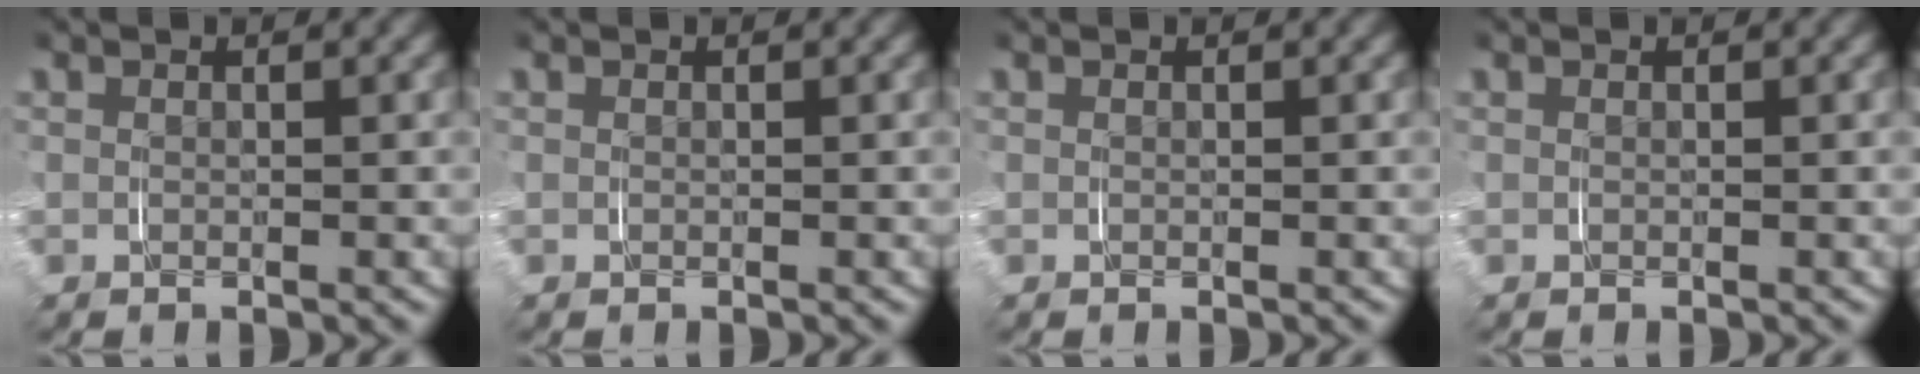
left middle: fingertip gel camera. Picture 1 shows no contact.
{"total": 0.0}
{"total": 0.0}
{"total": 0.0}